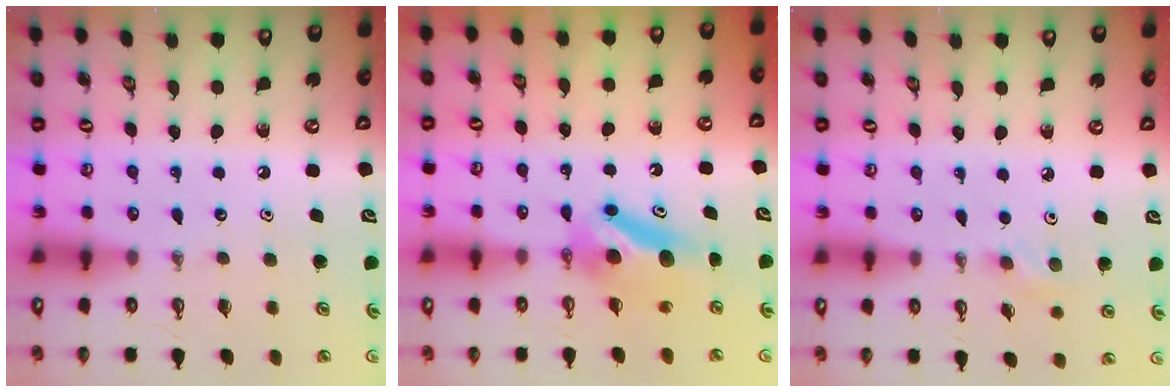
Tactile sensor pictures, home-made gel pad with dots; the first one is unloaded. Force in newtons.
{"total": 6.8, "press": 6.3, "slide": 2.5}
{"total": 2.1, "press": 2.0, "slide": 0.5}